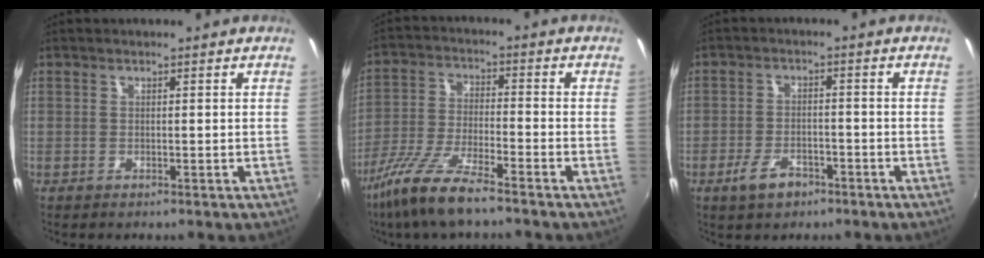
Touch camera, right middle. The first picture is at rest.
{"total": 10.7, "force": [-7.9, 1.1, 7.2], "torque": [-0.154, -0.017, -0.152]}
{"total": 5.6, "force": [-3.6, 2.7, 3.4], "torque": [-0.079, -0.001, -0.060]}